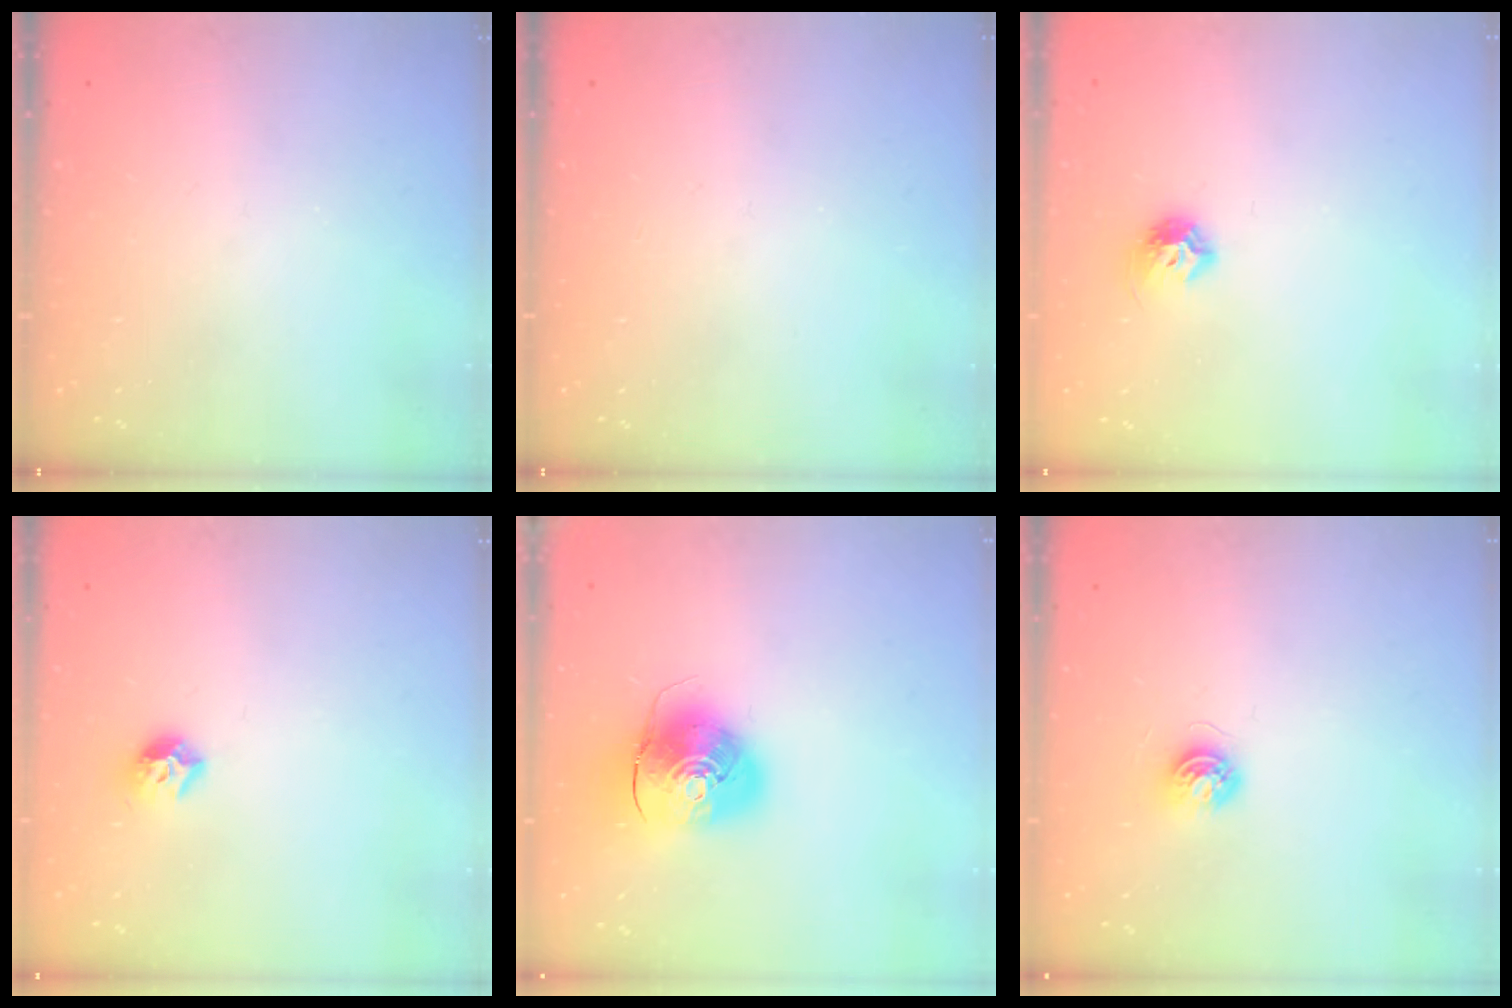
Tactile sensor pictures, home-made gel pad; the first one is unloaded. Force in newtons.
{"total": 0.0}
{"total": 7.0, "press": 7.0, "slide": 0.8}
{"total": 7.9, "press": 7.9, "slide": 0.7}
{"total": 10.8, "press": 10.6, "slide": 1.9}
{"total": 5.4, "press": 5.4, "slide": 0.5}